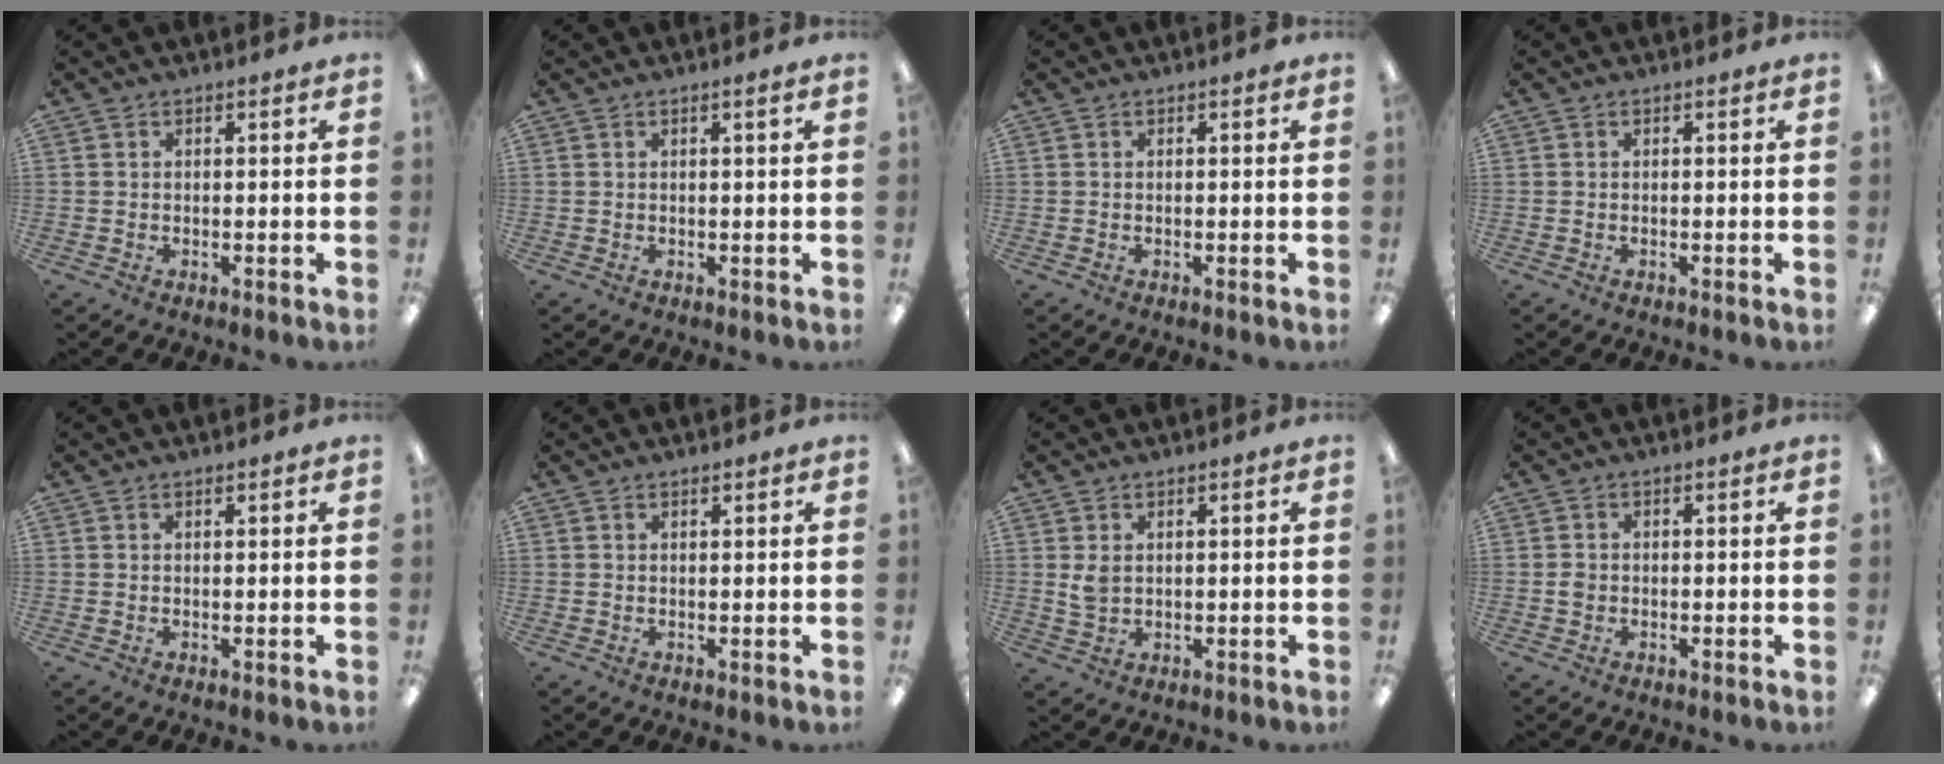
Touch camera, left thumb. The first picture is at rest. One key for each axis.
{"total": 1.4, "fx": 0.6, "fy": 0.1, "fz": 1.3, "tx": -0.024, "ty": 0.002, "tz": 0.010}
{"total": 0.0}
{"total": 0.0}
{"total": 0.7, "fx": 0.6, "fy": 0.1, "fz": 0.3, "tx": -0.006, "ty": 0.001, "tz": 0.011}
{"total": 0.9, "fx": 0.9, "fy": 0.2, "fz": 0.3, "tx": -0.007, "ty": -0.001, "tz": 0.016}
{"total": 3.2, "fx": 1.3, "fy": 2.0, "fz": 2.1, "tx": -0.037, "ty": -0.001, "tz": 0.022}
{"total": 1.4, "fx": -0.1, "fy": 1.1, "fz": 0.7, "tx": -0.014, "ty": 0.004, "tz": -0.002}